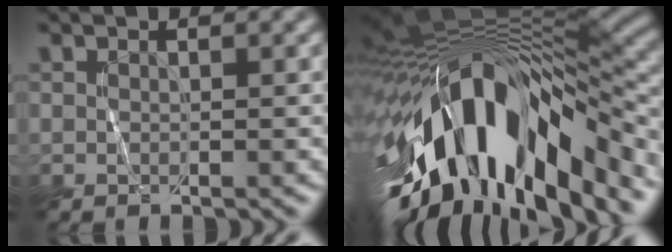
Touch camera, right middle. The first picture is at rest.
{"total": 16.9, "force": [-6.7, 8.0, 13.3], "torque": [-0.241, 0.005, -0.109]}